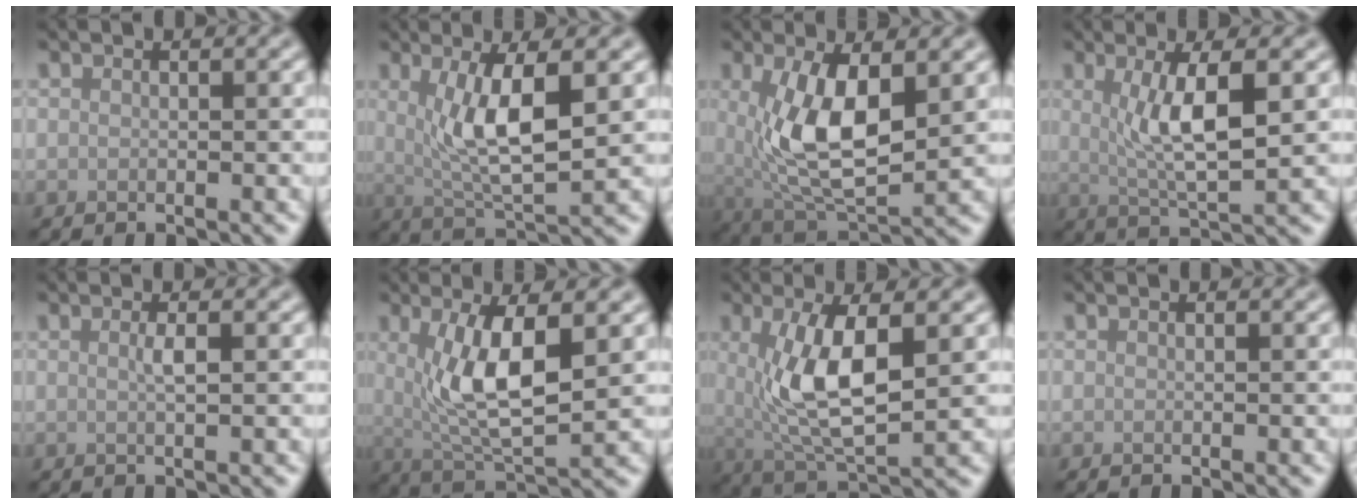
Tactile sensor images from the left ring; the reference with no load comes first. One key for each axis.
{"total": 6.1, "fx": 1.1, "fy": 1.6, "fz": 5.8, "tx": -0.108, "ty": -0.007, "tz": 0.025}
{"total": 8.2, "fx": 1.0, "fy": 3.6, "fz": 7.3, "tx": -0.148, "ty": -0.012, "tz": 0.022}
{"total": 5.4, "fx": 1.0, "fy": 1.2, "fz": 5.1, "tx": -0.095, "ty": -0.002, "tz": 0.023}
{"total": 1.3, "fx": 0.2, "fy": 0.3, "fz": 1.2, "tx": -0.020, "ty": 0.002, "tz": 0.000}
{"total": 6.7, "fx": 1.0, "fy": 2.2, "fz": 6.2, "tx": -0.125, "ty": -0.013, "tz": 0.026}
{"total": 7.2, "fx": 0.8, "fy": 2.6, "fz": 6.7, "tx": -0.139, "ty": -0.009, "tz": 0.019}
{"total": 0.0}